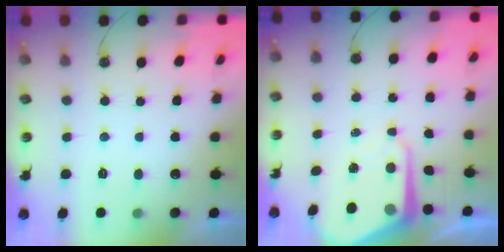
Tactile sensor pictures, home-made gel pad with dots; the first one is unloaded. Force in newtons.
{"total": 8.6, "press": 8.5, "slide": 0.7}